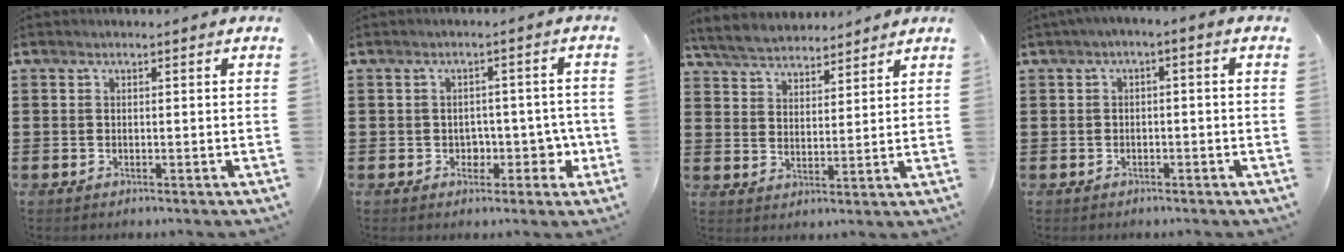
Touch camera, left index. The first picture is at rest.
{"total": 3.8, "force": [-0.5, 3.2, 1.9], "torque": [-0.034, -0.004, -0.017]}
{"total": 5.1, "force": [4.9, 1.2, 0.7], "torque": [-0.036, -0.015, 0.089]}
{"total": 1.8, "force": [-1.4, 0.3, 1.1], "torque": [-0.018, 0.002, -0.030]}